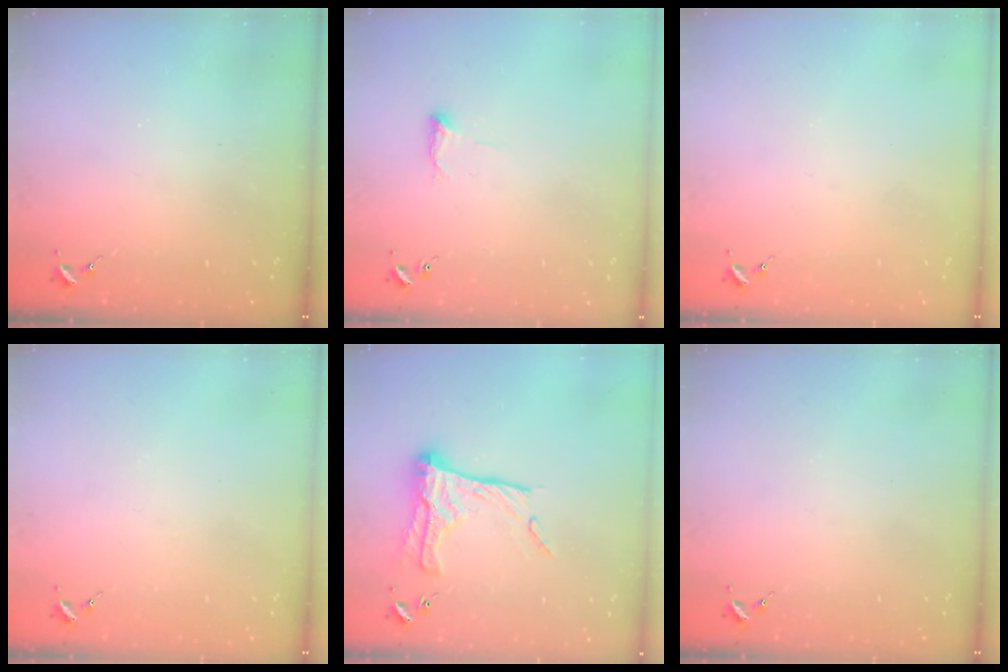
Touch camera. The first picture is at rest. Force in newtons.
{"total": 6.2, "press": 6.2, "slide": 0.9}
{"total": 0.0}
{"total": 0.0}
{"total": 16.9, "press": 16.8, "slide": 1.5}
{"total": 0.0}